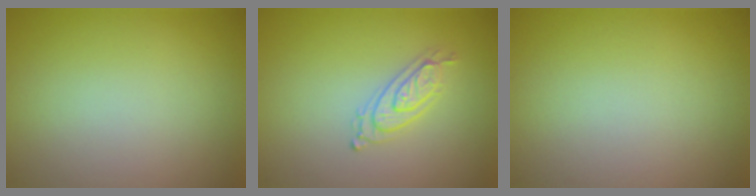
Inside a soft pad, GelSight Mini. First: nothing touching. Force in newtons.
{"total": 2.2, "press": 2.1, "slide": 0.6}
{"total": 0.0}